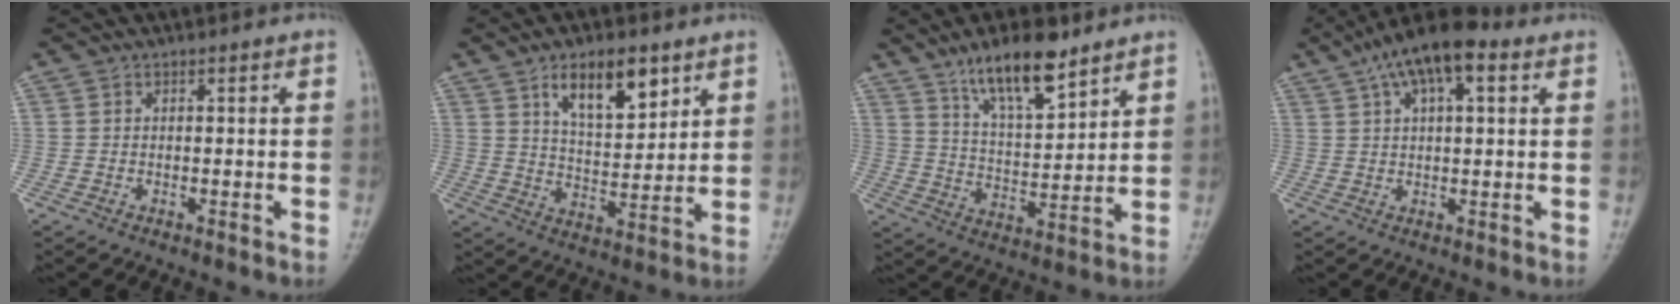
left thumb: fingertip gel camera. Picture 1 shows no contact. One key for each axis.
{"total": 11.6, "fx": 6.3, "fy": 5.0, "fz": 8.3, "tx": -0.114, "ty": -0.036, "tz": 0.113}
{"total": 12.6, "fx": 8.8, "fy": 3.8, "fz": 8.2, "tx": -0.121, "ty": -0.052, "tz": 0.161}
{"total": 12.1, "fx": 6.0, "fy": 4.8, "fz": 9.4, "tx": -0.144, "ty": 0.011, "tz": 0.097}